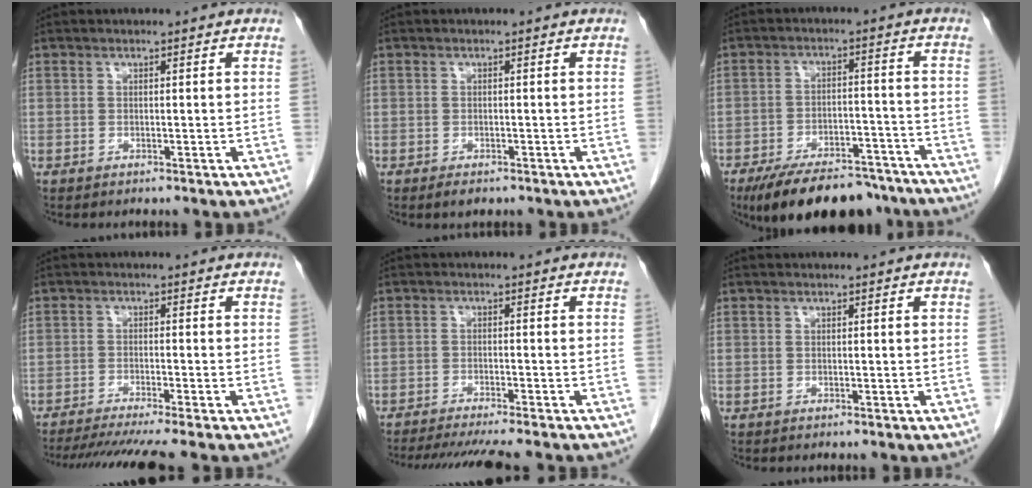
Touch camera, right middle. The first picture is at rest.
{"total": 1.6, "force": [-1.1, 0.8, 0.9], "torque": [-0.016, -0.002, -0.011]}
{"total": 15.7, "force": [-12.9, 5.6, 7.0], "torque": [-0.102, 0.004, -0.189]}
{"total": 10.2, "force": [-8.7, -1.2, 5.2], "torque": [-0.063, -0.023, -0.135]}
{"total": 11.6, "force": [-10.2, 0.2, 5.6], "torque": [-0.069, -0.022, -0.146]}
{"total": 0.0}